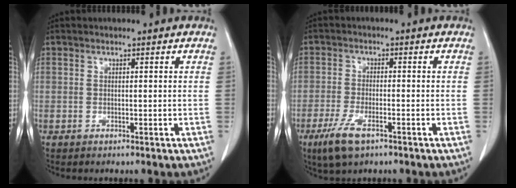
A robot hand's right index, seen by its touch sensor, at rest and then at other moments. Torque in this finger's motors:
{"motor_torque": [0.59, -0.53, 0.17, 0.07]}